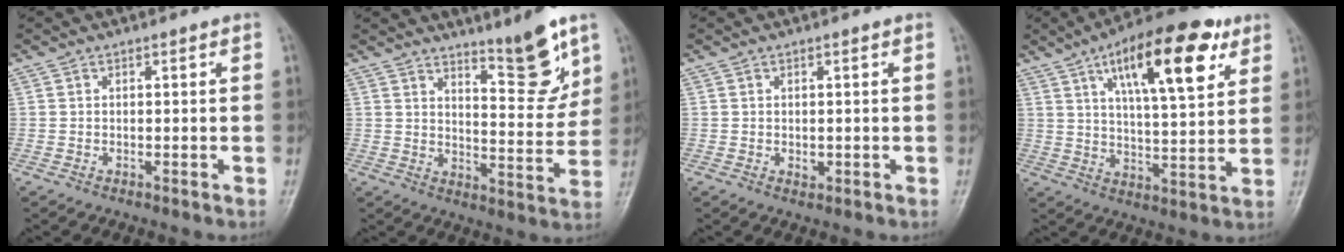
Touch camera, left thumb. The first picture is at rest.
{"total": 10.2, "force": [7.2, 2.2, 6.9], "torque": [-0.079, -0.065, 0.118]}
{"total": 1.4, "force": [-0.1, 0.9, 1.0], "torque": [-0.009, -0.001, 0.002]}
{"total": 19.1, "force": [9.1, 6.6, 15.5], "torque": [-0.211, -0.022, 0.142]}